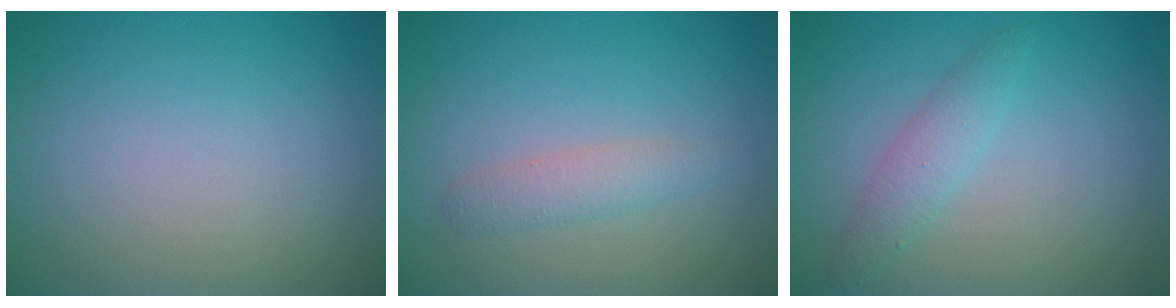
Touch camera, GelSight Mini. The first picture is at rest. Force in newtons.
{"total": 1.8, "press": 1.8, "slide": 0.0}
{"total": 2.1, "press": 2.1, "slide": 0.1}